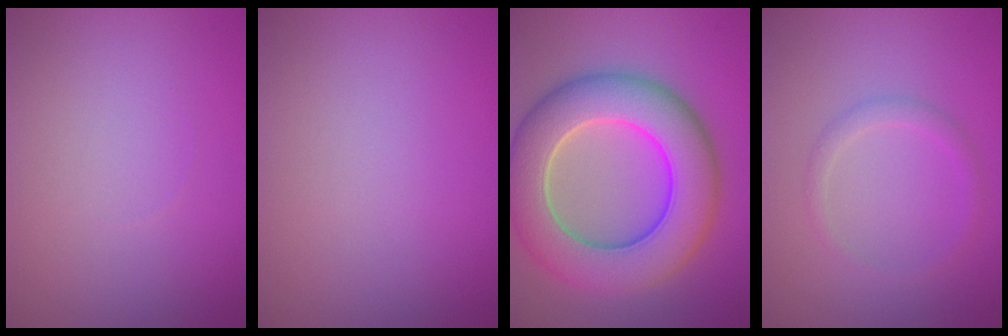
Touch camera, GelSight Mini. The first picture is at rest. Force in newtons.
{"total": 0.0}
{"total": 10.5, "press": 10.5, "slide": 0.6}
{"total": 1.4, "press": 1.4, "slide": 0.0}